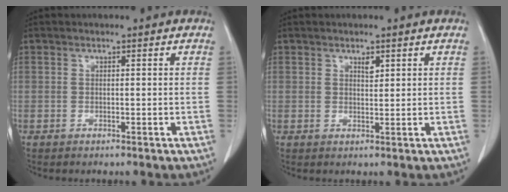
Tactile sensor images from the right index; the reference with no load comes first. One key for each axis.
{"total": 1.3, "fx": 0.9, "fy": 0.5, "fz": 0.9, "tx": -0.014, "ty": -0.004, "tz": 0.014}